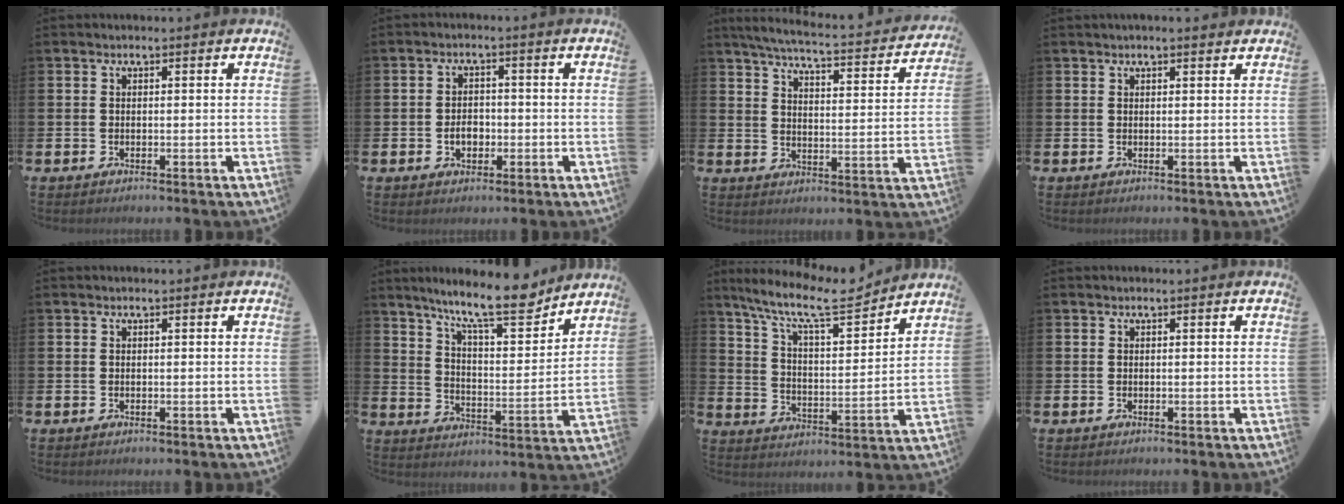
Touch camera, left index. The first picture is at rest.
{"total": 3.0, "force": [-0.8, 2.1, 1.9], "torque": [-0.018, -0.005, -0.022]}
{"total": 5.1, "force": [4.6, 0.5, 2.1], "torque": [-0.050, -0.043, 0.071]}
{"total": 1.0, "force": [1.0, 0.0, 0.3], "torque": [0.007, -0.003, 0.015]}
{"total": 0.0}
{"total": 12.5, "force": [10.6, 2.3, 6.2], "torque": [-0.119, -0.060, 0.180]}
{"total": 10.8, "force": [9.3, 2.1, 5.0], "torque": [-0.114, -0.057, 0.158]}
{"total": 0.0}